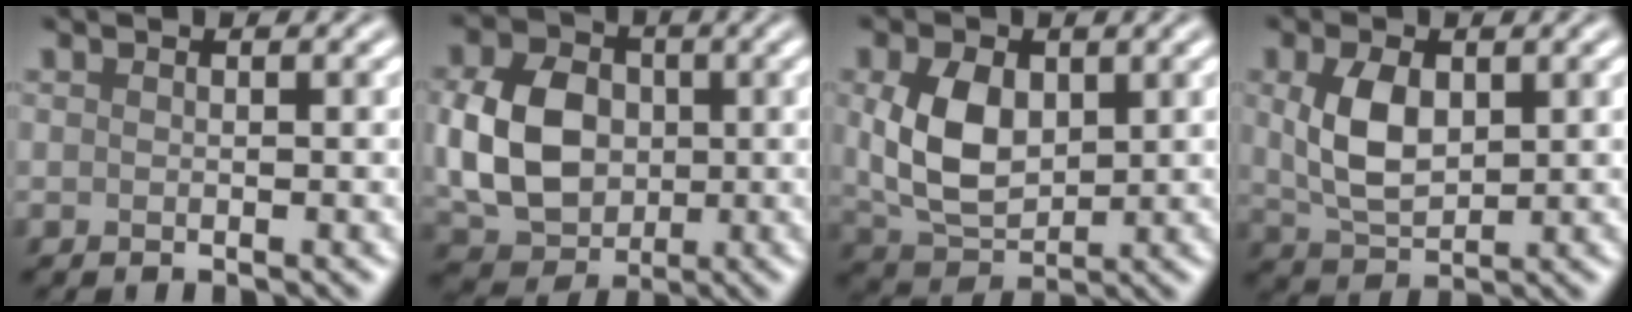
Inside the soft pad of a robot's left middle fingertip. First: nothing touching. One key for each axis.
{"total": 8.2, "fx": 0.1, "fy": 6.3, "fz": 5.2, "tx": -0.115, "ty": 0.002, "tz": -0.003}
{"total": 6.1, "fx": 1.0, "fy": 4.1, "fz": 4.4, "tx": -0.100, "ty": -0.001, "tz": 0.024}
{"total": 4.9, "fx": 1.0, "fy": 2.9, "fz": 3.7, "tx": -0.088, "ty": 0.001, "tz": 0.025}